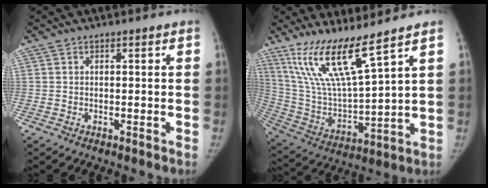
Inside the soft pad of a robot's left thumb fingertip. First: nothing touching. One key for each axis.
{"total": 15.6, "fx": 10.7, "fy": 1.9, "fz": 11.2, "tx": -0.212, "ty": -0.062, "tz": 0.224}